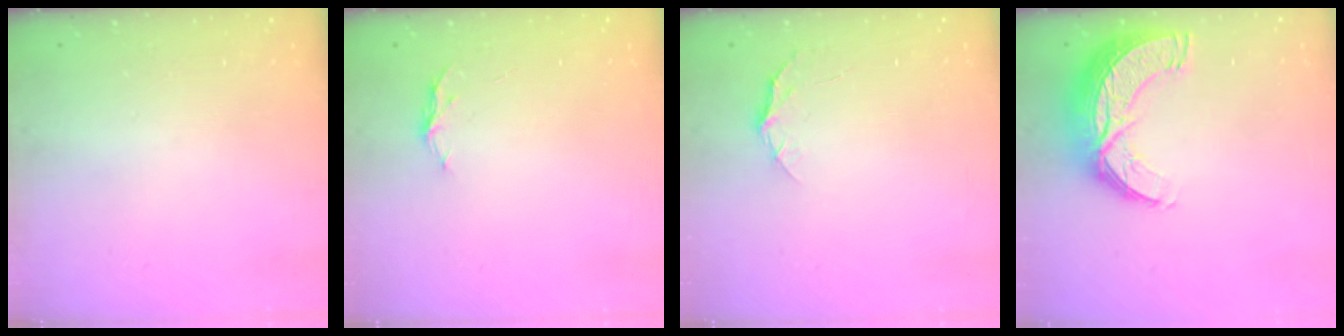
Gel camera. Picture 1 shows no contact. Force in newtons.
{"total": 4.0, "press": 4.0, "slide": 0.4}
{"total": 5.0, "press": 5.0, "slide": 0.6}
{"total": 12.4, "press": 12.4, "slide": 0.9}